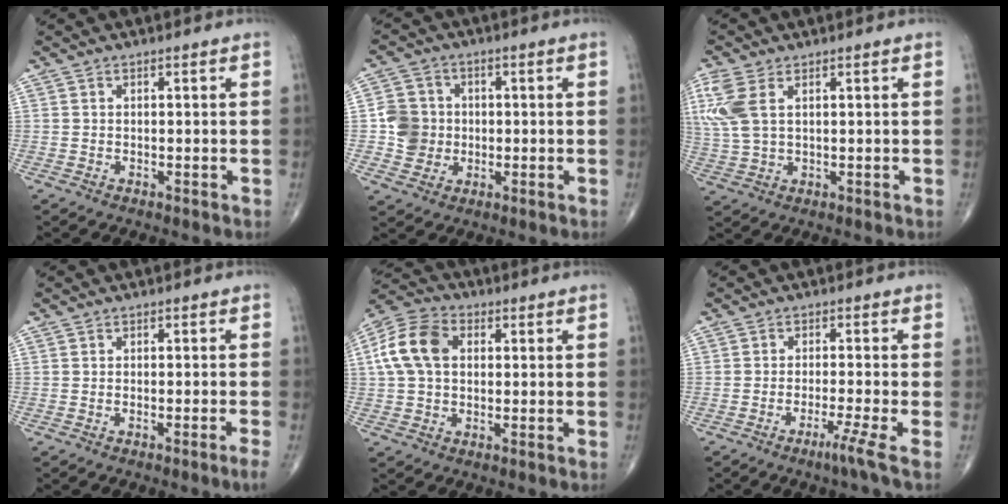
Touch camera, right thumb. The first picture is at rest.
{"total": 7.0, "force": [-0.4, 6.6, 2.3], "torque": [-0.015, 0.007, -0.010]}
{"total": 8.1, "force": [2.9, 4.4, 6.2], "torque": [-0.168, 0.009, 0.065]}
{"total": 1.8, "force": [-1.0, -0.6, 1.3], "torque": [-0.029, 0.001, -0.018]}
{"total": 11.0, "force": [1.9, 7.6, 7.7], "torque": [-0.151, 0.025, 0.026]}
{"total": 3.7, "force": [-2.2, -1.3, 2.6], "torque": [-0.058, -0.001, -0.048]}